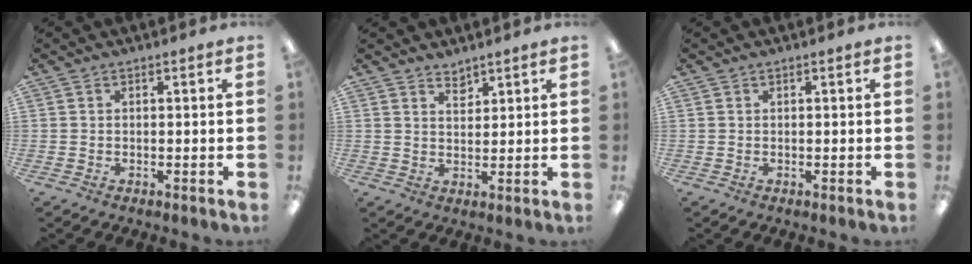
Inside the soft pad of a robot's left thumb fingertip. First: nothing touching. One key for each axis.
{"total": 3.0, "fx": 2.7, "fy": 1.1, "fz": 0.6, "tx": -0.007, "ty": -0.016, "tz": 0.049}
{"total": 0.0}